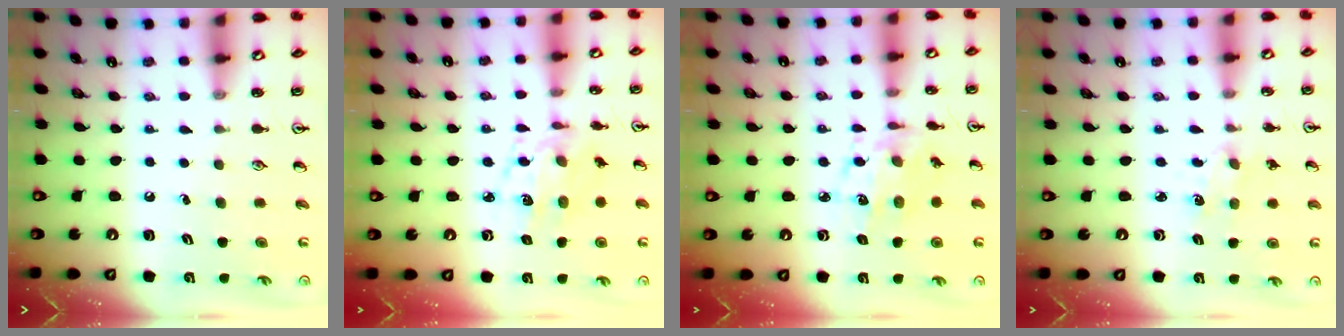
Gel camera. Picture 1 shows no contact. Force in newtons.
{"total": 9.5, "press": 9.5, "slide": 0.6}
{"total": 8.5, "press": 8.5, "slide": 0.8}
{"total": 2.5, "press": 2.4, "slide": 0.4}